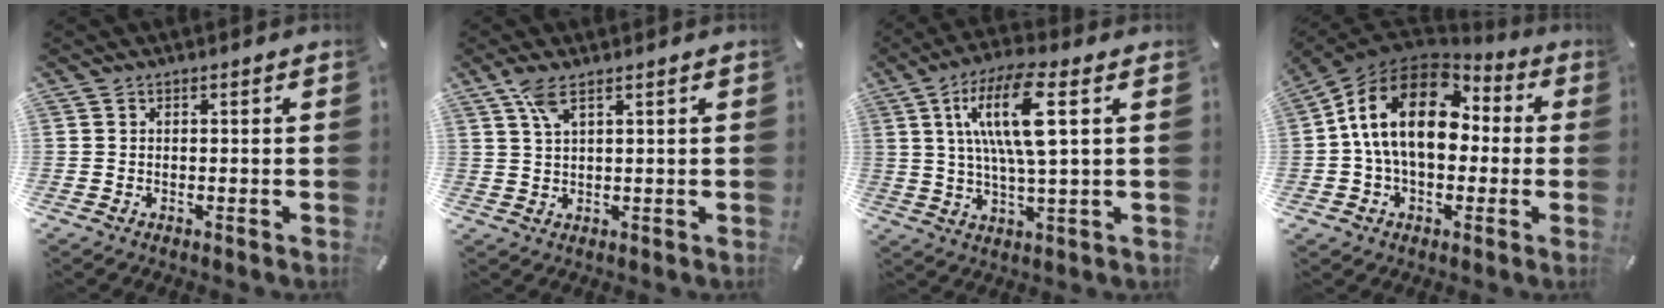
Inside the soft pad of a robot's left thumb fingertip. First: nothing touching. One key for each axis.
{"total": 4.3, "fx": 2.3, "fy": 1.1, "fz": 3.5, "tx": -0.076, "ty": 0.003, "tz": 0.041}
{"total": 14.3, "fx": 4.0, "fy": 3.2, "fz": 13.4, "tx": -0.273, "ty": 0.000, "tz": 0.062}
{"total": 18.7, "fx": 2.4, "fy": 12.7, "fz": 13.6, "tx": -0.276, "ty": 0.011, "tz": 0.037}